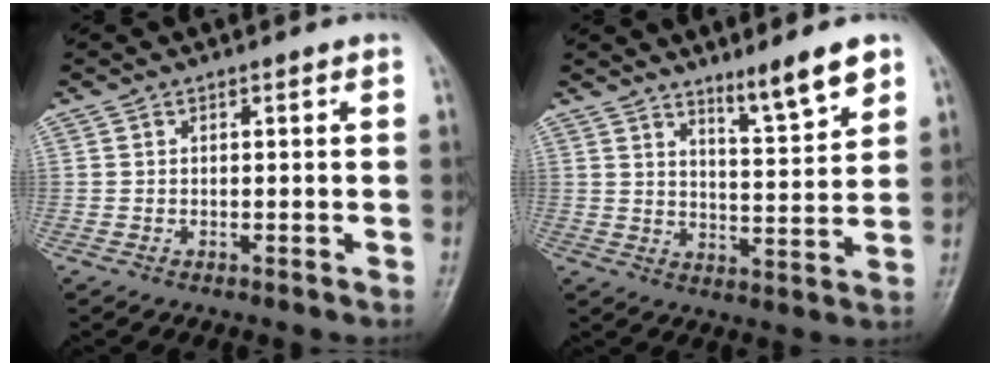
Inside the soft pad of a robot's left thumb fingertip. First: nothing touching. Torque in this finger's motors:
{"motor_torque": [0.28, 0.14, -0.10, -0.32, 0.11]}